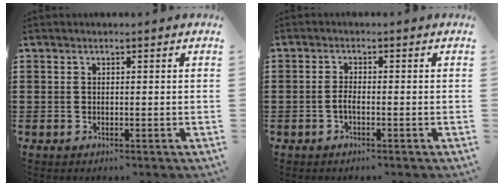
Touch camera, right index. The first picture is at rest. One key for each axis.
{"total": 1.7, "fx": -0.9, "fy": 0.4, "fz": 1.4, "tx": -0.034, "ty": -0.002, "tz": -0.018}